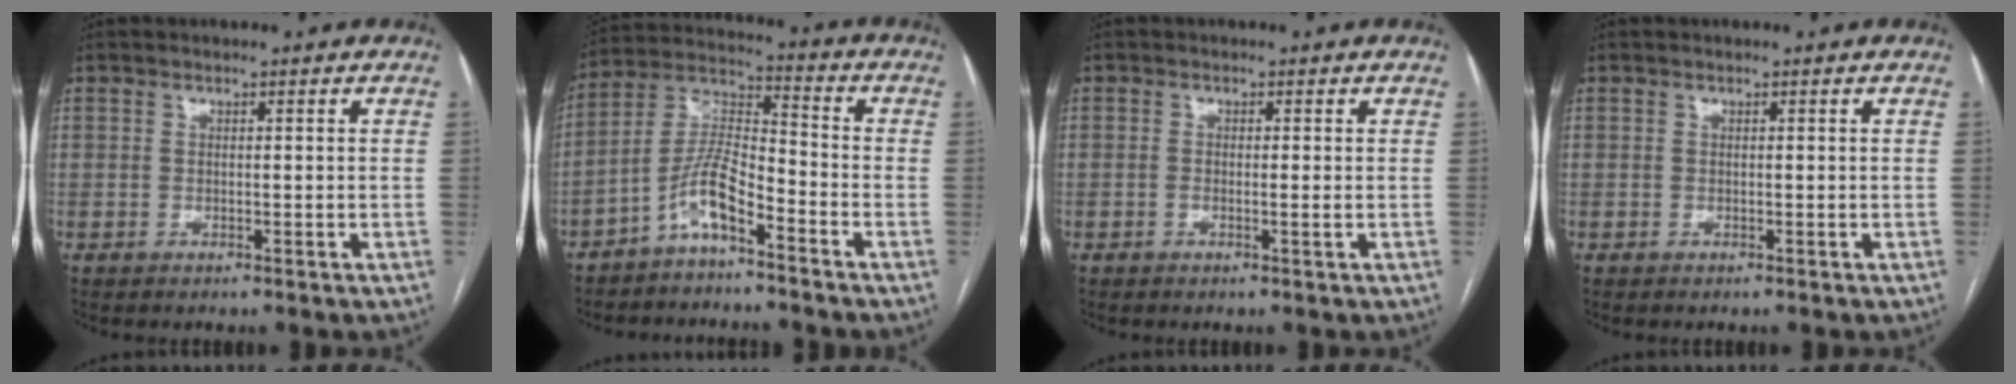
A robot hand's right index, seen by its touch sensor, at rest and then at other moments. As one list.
[{"total": 8.2, "force": [-5.1, 1.7, 6.2], "torque": [-0.140, 0.015, -0.104]}, {"total": 1.5, "force": [-0.3, 0.2, 1.4], "torque": [-0.026, -0.002, -0.004]}, {"total": 0.0}]